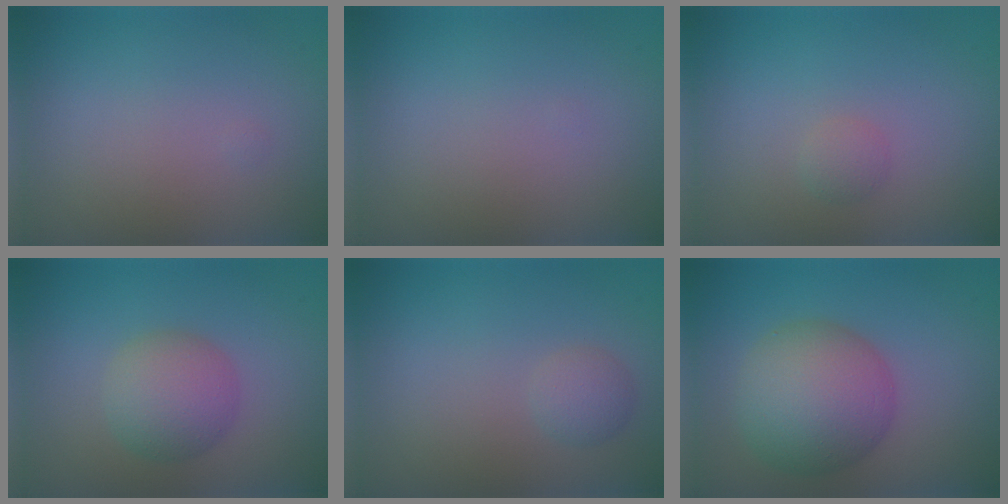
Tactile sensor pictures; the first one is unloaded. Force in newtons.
{"total": 0.0}
{"total": 0.9, "press": 0.9, "slide": 0.1}
{"total": 4.0, "press": 4.0, "slide": 0.2}
{"total": 1.5, "press": 1.5, "slide": 0.0}
{"total": 7.3, "press": 7.3, "slide": 0.2}